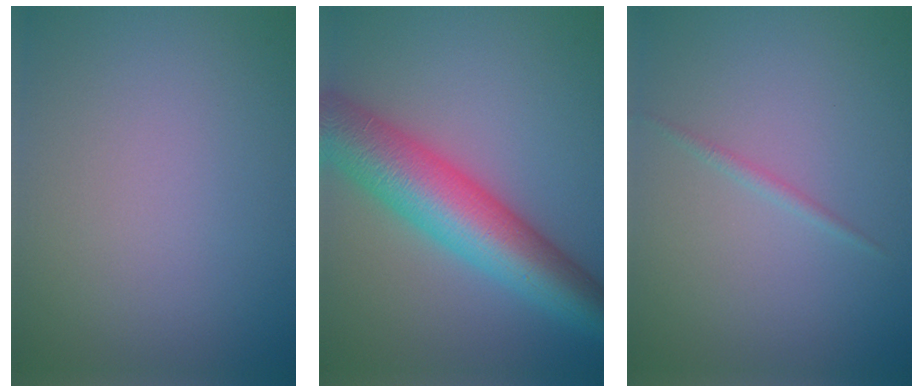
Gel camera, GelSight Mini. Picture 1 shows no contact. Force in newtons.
{"total": 10.1, "press": 10.1, "slide": 0.2}
{"total": 0.8, "press": 0.8, "slide": 0.0}